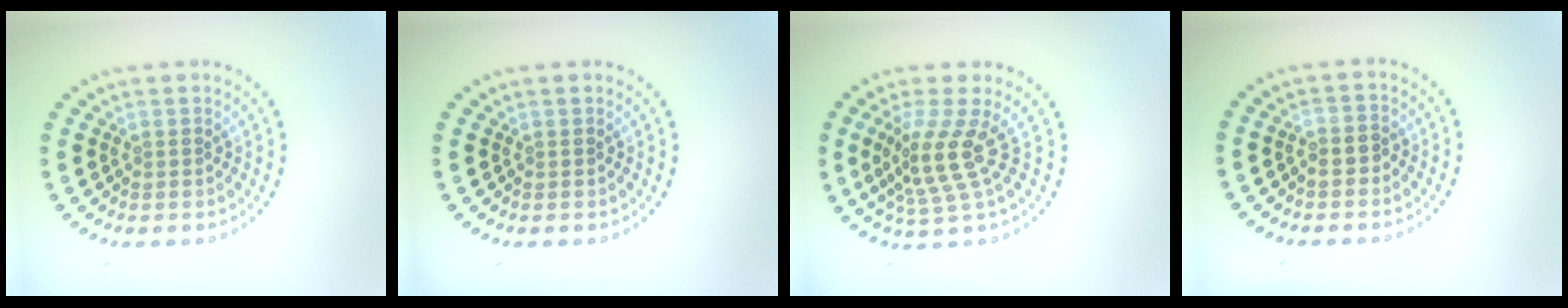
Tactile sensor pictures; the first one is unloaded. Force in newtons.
{"total": 0.0}
{"total": 3.9, "press": 2.7, "slide": 2.8}
{"total": 1.1, "press": 1.0, "slide": 0.5}